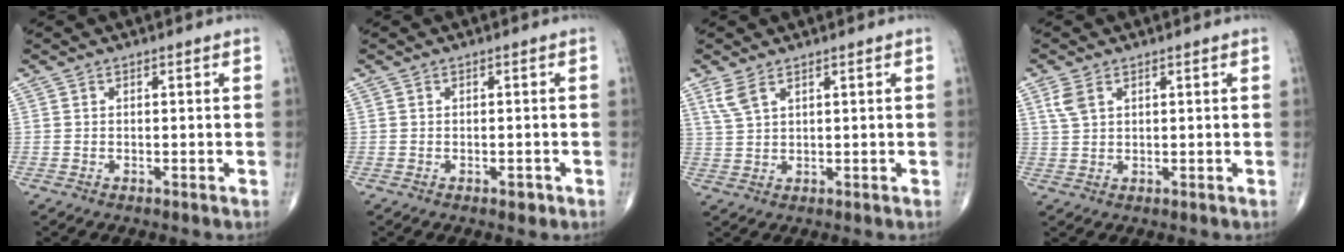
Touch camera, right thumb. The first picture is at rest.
{"total": 1.3, "force": [-0.7, 0.7, 0.8], "torque": [-0.008, 0.000, -0.008]}
{"total": 3.5, "force": [2.2, 1.3, 2.4], "torque": [-0.055, 0.001, 0.055]}
{"total": 3.2, "force": [1.6, 1.8, 2.1], "torque": [-0.048, 0.004, 0.040]}